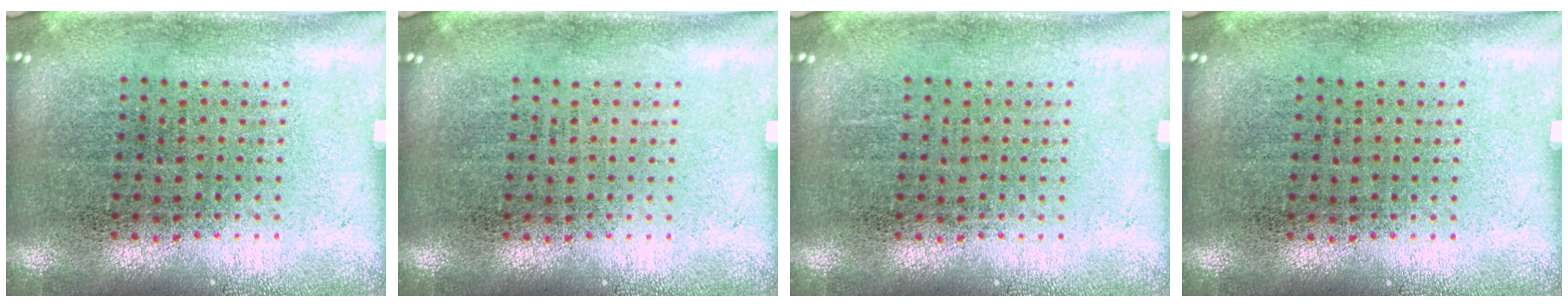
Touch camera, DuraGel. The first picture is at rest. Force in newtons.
{"total": 0.0}
{"total": 0.0}
{"total": 0.0}